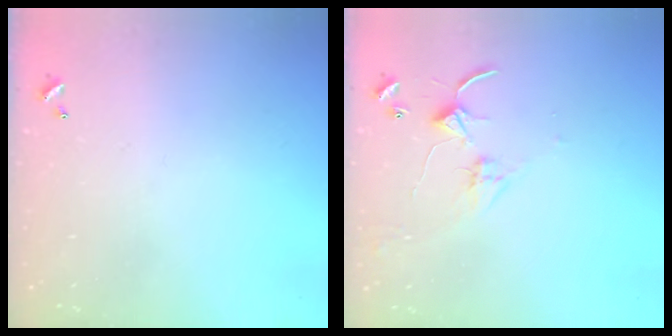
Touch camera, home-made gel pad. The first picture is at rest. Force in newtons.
{"total": 2.8, "press": 2.8, "slide": 0.4}